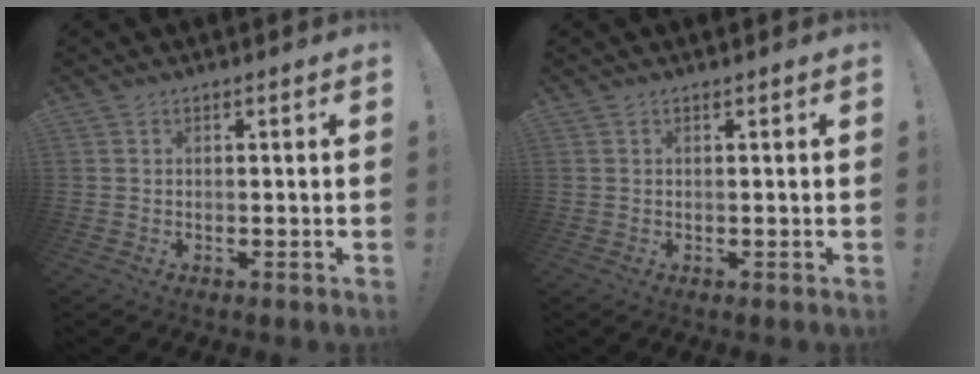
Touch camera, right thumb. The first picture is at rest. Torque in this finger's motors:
{"motor_torque": [-0.04, -0.04, 0.09, -0.15, 0.00]}